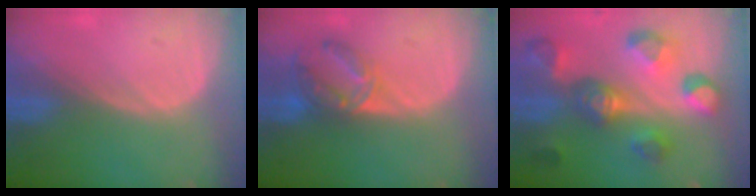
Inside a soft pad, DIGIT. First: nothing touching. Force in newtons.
{"total": 7.3, "press": 6.2, "slide": 3.7}
{"total": 11.1, "press": 10.1, "slide": 4.6}